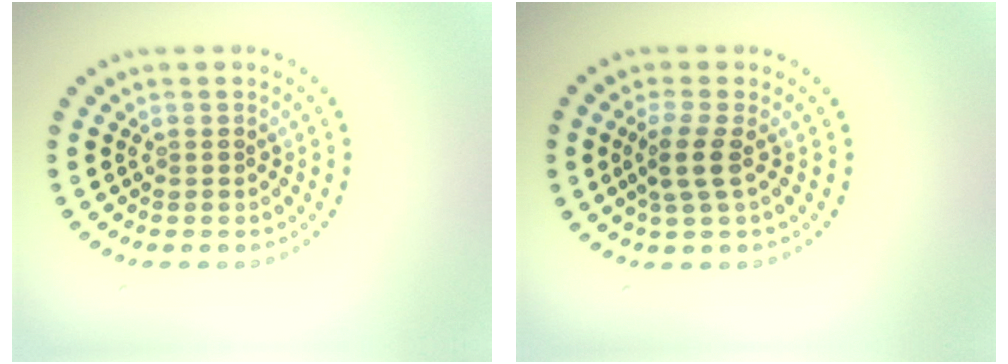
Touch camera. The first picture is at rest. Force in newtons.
{"total": 2.4, "press": 1.9, "slide": 1.5}